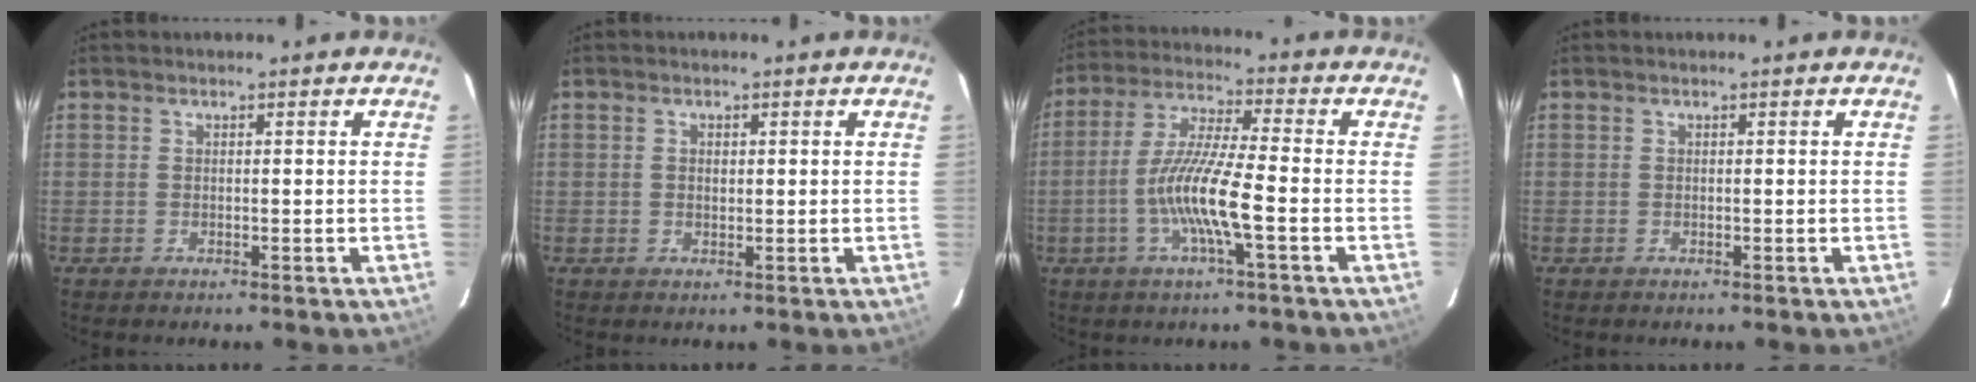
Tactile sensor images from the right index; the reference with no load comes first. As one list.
[{"total": 1.2, "force": [0.3, 0.9, 0.7], "torque": [-0.013, 0.004, 0.004]}, {"total": 11.2, "force": [-3.4, 0.4, 10.7], "torque": [-0.219, 0.001, -0.068]}, {"total": 0.0}]